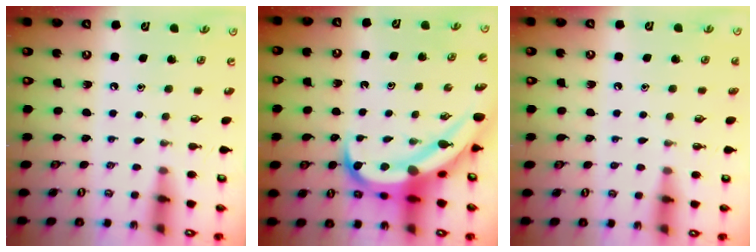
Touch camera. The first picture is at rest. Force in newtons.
{"total": 12.7, "press": 12.6, "slide": 1.9}
{"total": 0.7, "press": 0.7, "slide": 0.0}